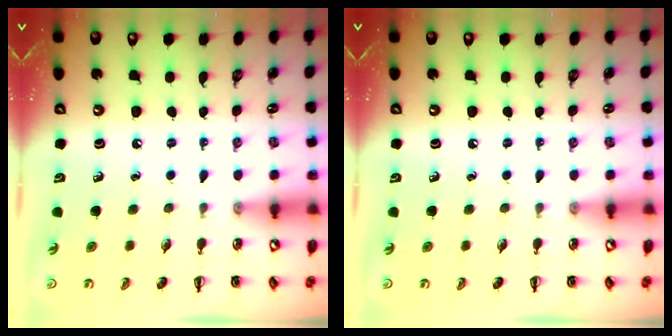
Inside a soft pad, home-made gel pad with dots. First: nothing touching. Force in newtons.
{"total": 0.0}